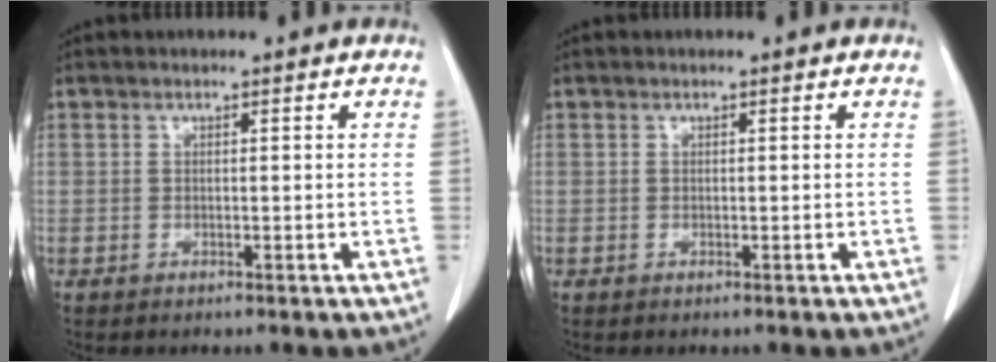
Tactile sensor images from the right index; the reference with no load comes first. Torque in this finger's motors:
{"motor_torque": [-0.01, 0.01, 0.00, 0.00]}